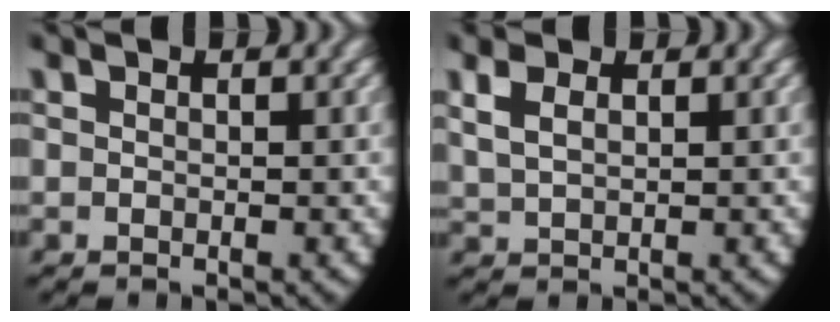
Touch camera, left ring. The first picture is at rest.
{"total": 2.9, "force": [1.5, 2.0, 1.6], "torque": [-0.043, 0.000, 0.034]}